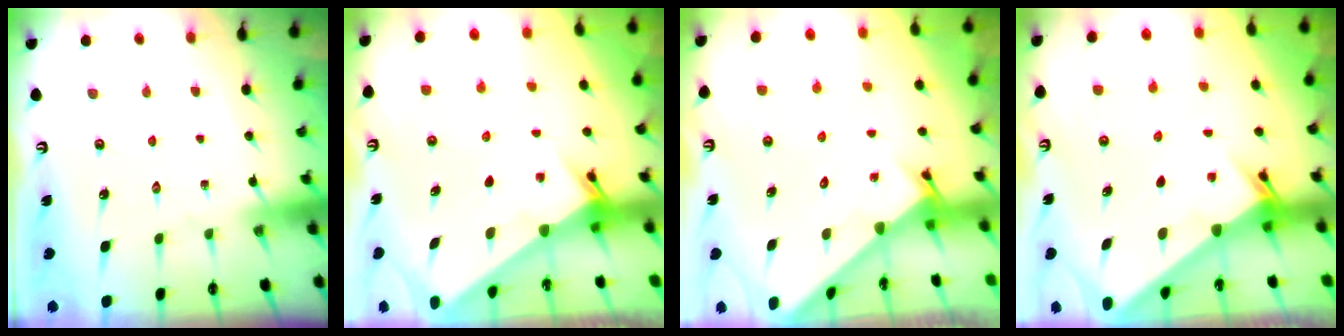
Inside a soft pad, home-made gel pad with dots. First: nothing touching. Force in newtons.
{"total": 2.6, "press": 2.6, "slide": 0.2}
{"total": 2.5, "press": 2.5, "slide": 0.1}
{"total": 2.4, "press": 2.4, "slide": 0.3}